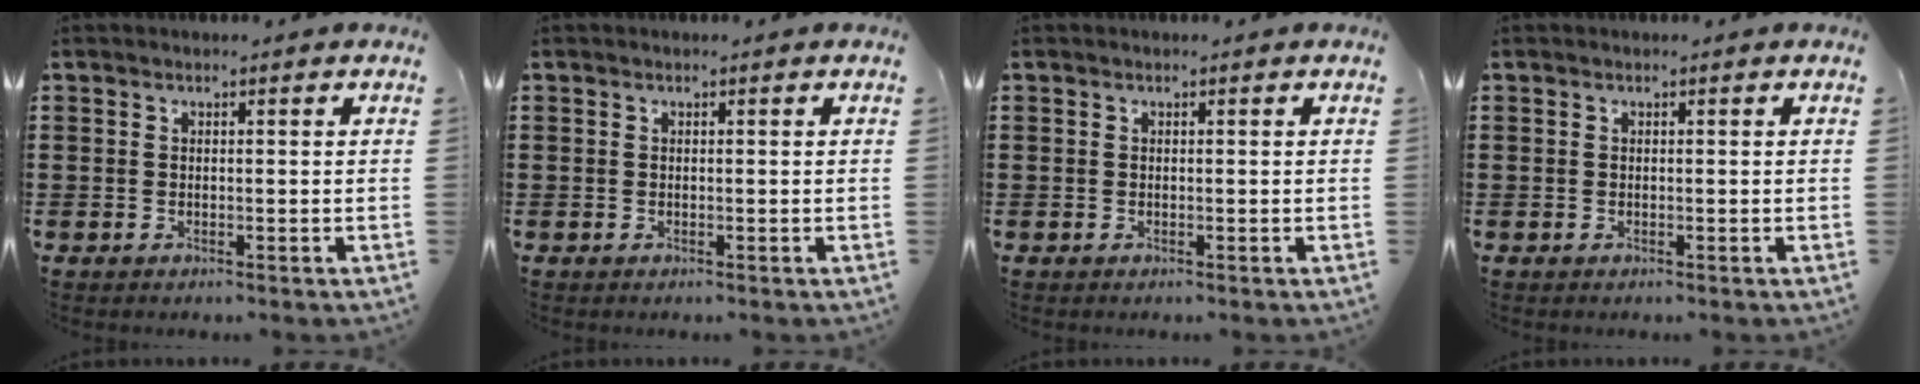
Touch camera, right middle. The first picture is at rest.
{"total": 0.0}
{"total": 0.0}
{"total": 0.0}